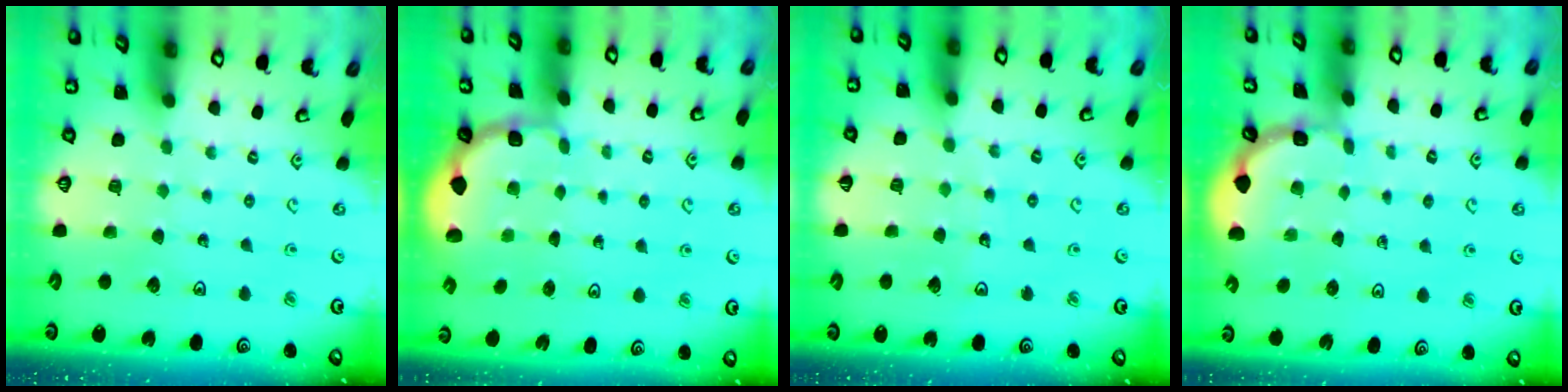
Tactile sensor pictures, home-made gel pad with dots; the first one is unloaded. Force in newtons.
{"total": 1.8, "press": 1.6, "slide": 0.7}
{"total": 5.5, "press": 5.5, "slide": 0.4}
{"total": 1.2, "press": 1.2, "slide": 0.1}